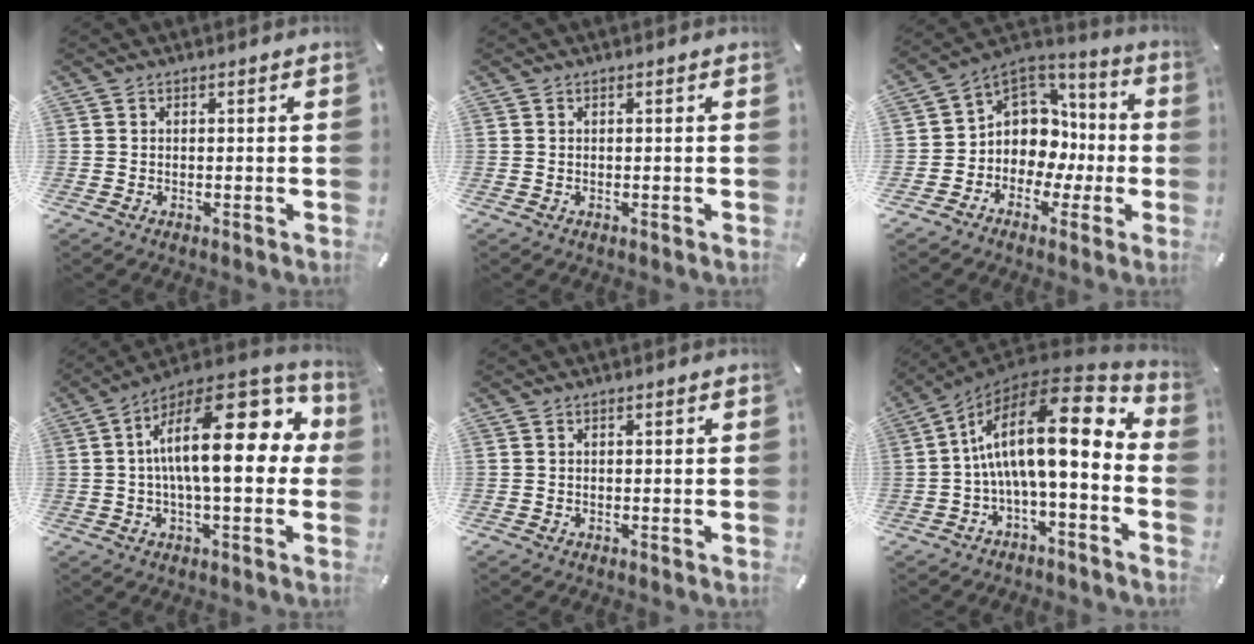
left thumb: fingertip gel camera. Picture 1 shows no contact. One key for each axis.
{"total": 0.0}
{"total": 9.5, "fx": -0.7, "fy": 9.1, "fz": 2.6, "tx": -0.060, "ty": -0.021, "tz": -0.004}
{"total": 22.3, "fx": 3.7, "fy": 9.5, "fz": 19.8, "tx": -0.317, "ty": -0.033, "tz": 0.061}
{"total": 0.6, "fx": -0.2, "fy": 0.3, "fz": 0.4, "tx": -0.008, "ty": 0.001, "tz": -0.005}
{"total": 20.1, "fx": 3.0, "fy": 6.9, "fz": 18.6, "tx": -0.323, "ty": -0.041, "tz": 0.041}